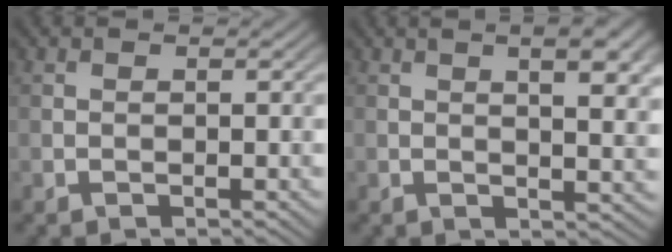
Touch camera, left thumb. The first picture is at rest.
{"total": 8.0, "force": [2.6, 2.3, 7.3], "torque": [-0.091, 0.014, 0.034]}